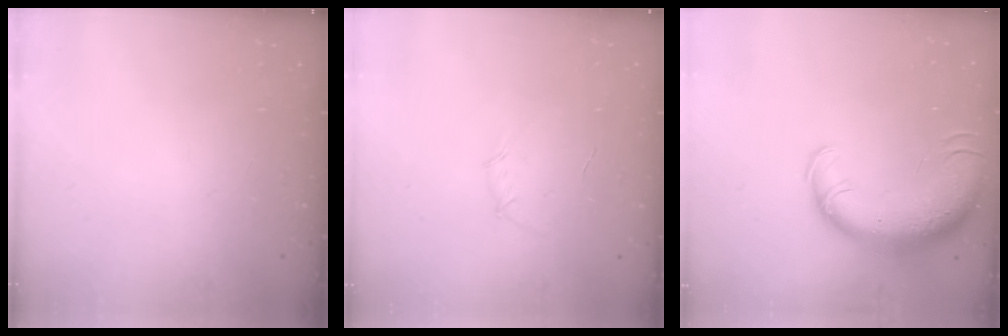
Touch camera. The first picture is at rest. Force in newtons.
{"total": 3.5, "press": 3.4, "slide": 0.8}
{"total": 16.2, "press": 15.7, "slide": 3.9}